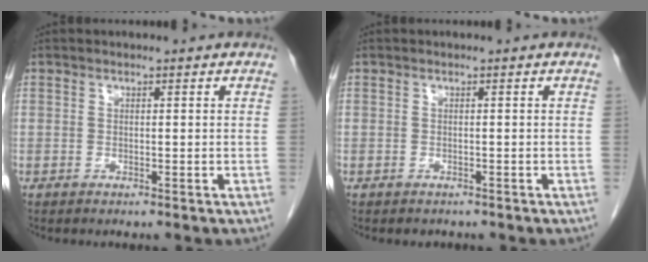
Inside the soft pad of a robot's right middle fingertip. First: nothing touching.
{"total": 1.2, "force": [-1.0, 0.6, 0.1], "torque": [-0.008, -0.001, -0.014]}